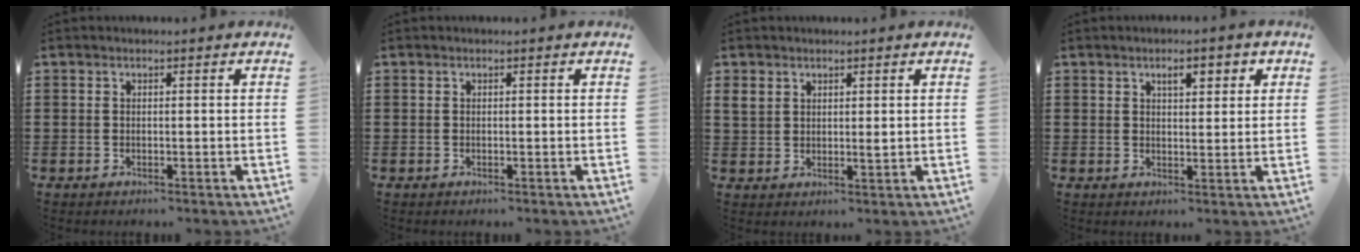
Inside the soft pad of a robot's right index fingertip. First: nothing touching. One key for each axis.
{"total": 0.0}
{"total": 2.5, "fx": 1.6, "fy": 1.5, "fz": 1.2, "tx": -0.030, "ty": 0.006, "tz": 0.030}
{"total": 3.1, "fx": 1.4, "fy": 1.3, "fz": 2.4, "tx": -0.037, "ty": 0.001, "tz": 0.018}